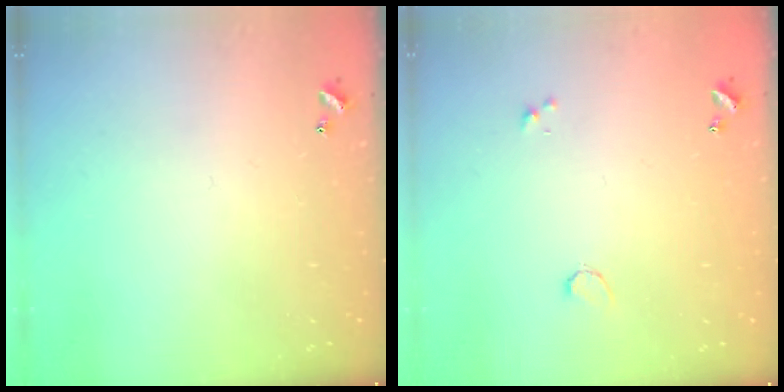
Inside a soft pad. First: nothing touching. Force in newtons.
{"total": 1.4, "press": 1.3, "slide": 0.2}